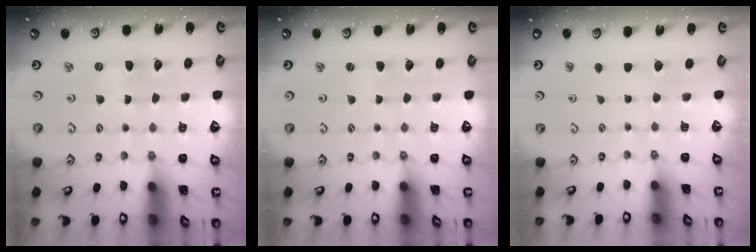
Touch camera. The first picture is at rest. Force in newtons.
{"total": 0.9, "press": 0.8, "slide": 0.2}
{"total": 0.0}